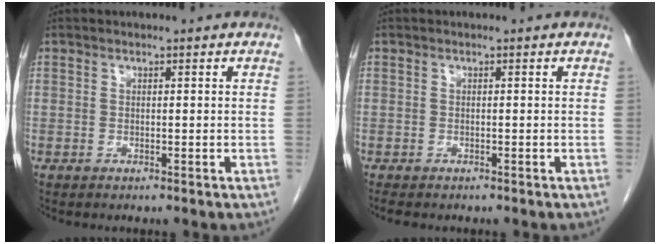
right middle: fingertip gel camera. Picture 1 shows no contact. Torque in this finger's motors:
{"motor_torque": [0.46, -0.29, 0.07, 0.00]}